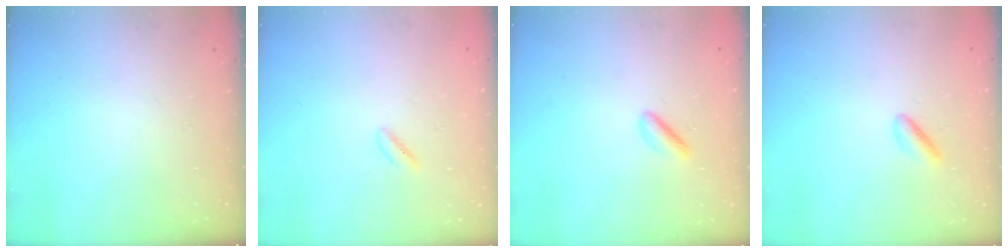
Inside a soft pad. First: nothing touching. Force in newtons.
{"total": 1.7, "press": 1.4, "slide": 1.0}
{"total": 2.1, "press": 2.0, "slide": 0.7}
{"total": 2.1, "press": 2.0, "slide": 0.8}